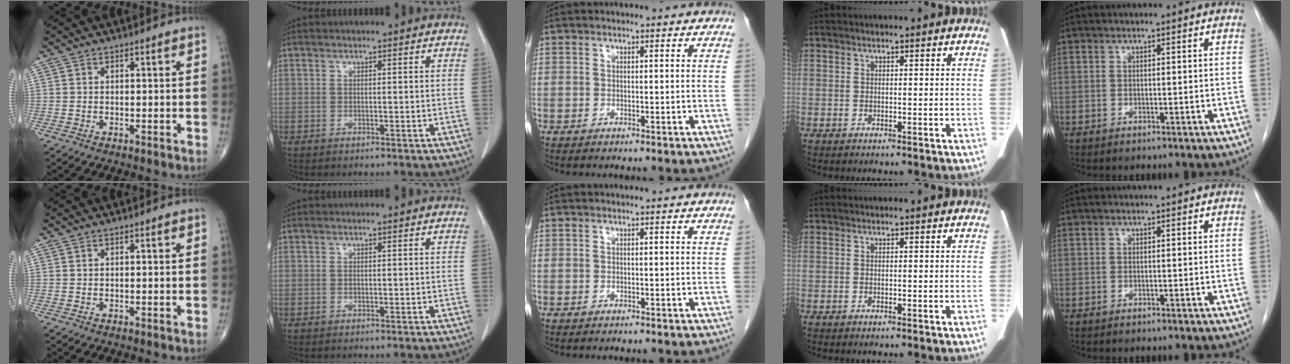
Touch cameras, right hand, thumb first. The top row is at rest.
{}